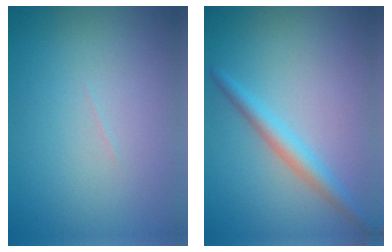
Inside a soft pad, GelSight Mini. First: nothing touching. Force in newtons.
{"total": 2.5, "press": 2.5, "slide": 0.1}